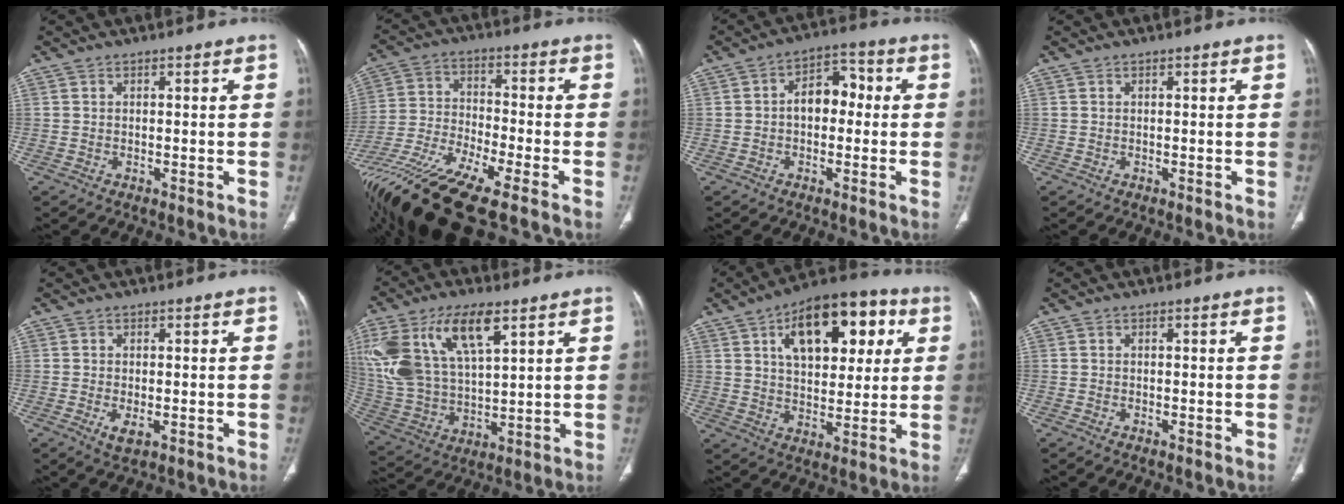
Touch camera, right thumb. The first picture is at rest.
{"total": 20.4, "force": [-13.3, 4.3, 14.9], "torque": [-0.344, -0.011, -0.248]}
{"total": 7.7, "force": [0.0, 5.2, 5.7], "torque": [-0.061, 0.030, -0.011]}
{"total": 0.0}
{"total": 3.0, "force": [-0.9, 1.4, 2.5], "torque": [-0.048, -0.007, -0.012]}
{"total": 21.9, "force": [9.8, 10.6, 16.4], "torque": [-0.352, -0.009, 0.195]}
{"total": 19.9, "force": [7.2, 10.7, 15.2], "torque": [-0.178, 0.001, 0.107]}
{"total": 0.0}